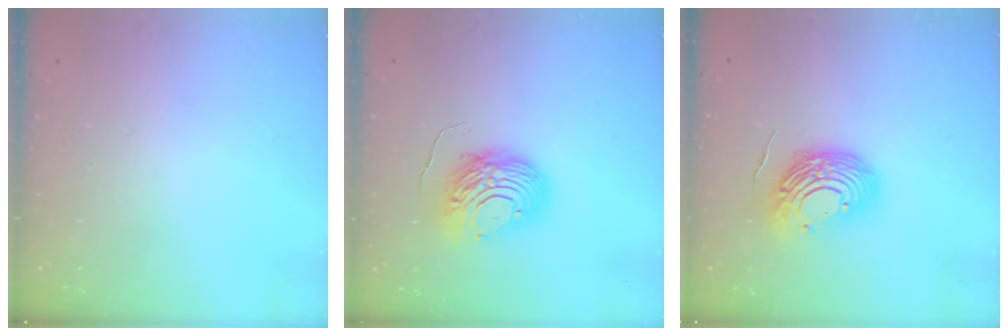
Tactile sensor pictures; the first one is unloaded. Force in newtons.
{"total": 10.4, "press": 10.3, "slide": 1.1}
{"total": 13.6, "press": 13.4, "slide": 2.2}